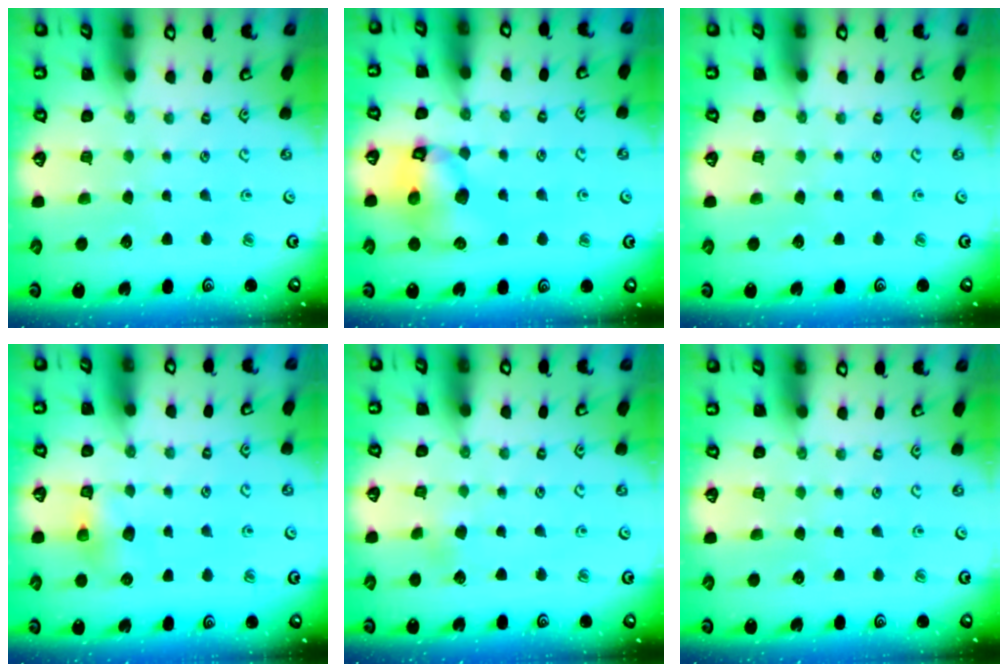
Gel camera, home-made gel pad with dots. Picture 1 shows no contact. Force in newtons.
{"total": 10.9, "press": 10.7, "slide": 1.6}
{"total": 0.0}
{"total": 6.5, "press": 6.5, "slide": 0.4}
{"total": 1.8, "press": 1.7, "slide": 0.4}
{"total": 0.0}